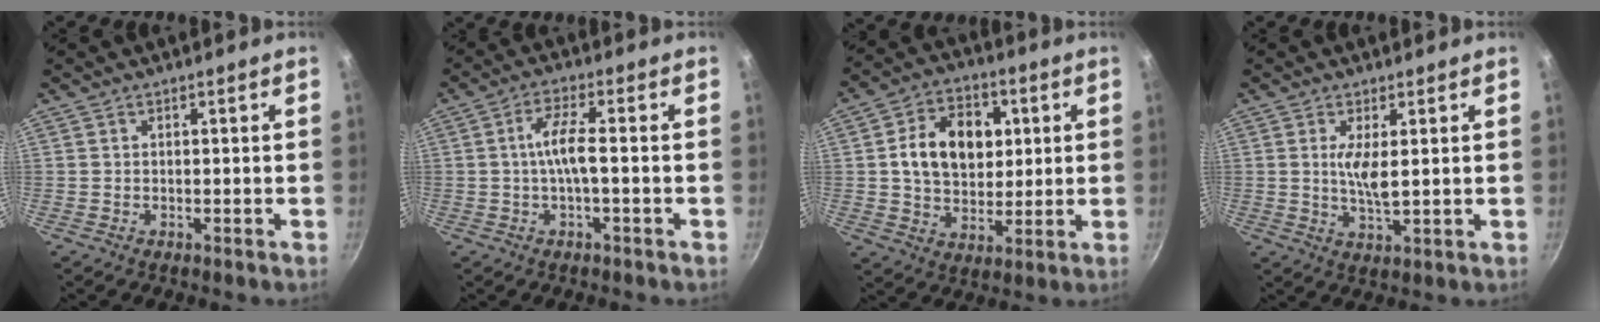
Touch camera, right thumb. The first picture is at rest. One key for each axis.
{"total": 5.3, "fx": -0.8, "fy": 0.8, "fz": 5.2, "tx": -0.111, "ty": 0.017, "tz": -0.019}
{"total": 14.5, "fx": 2.7, "fy": 10.6, "fz": 9.5, "tx": -0.118, "ty": 0.005, "tz": 0.038}
{"total": 5.0, "fx": 1.0, "fy": 1.3, "fz": 4.8, "tx": -0.094, "ty": -0.012, "tz": 0.022}